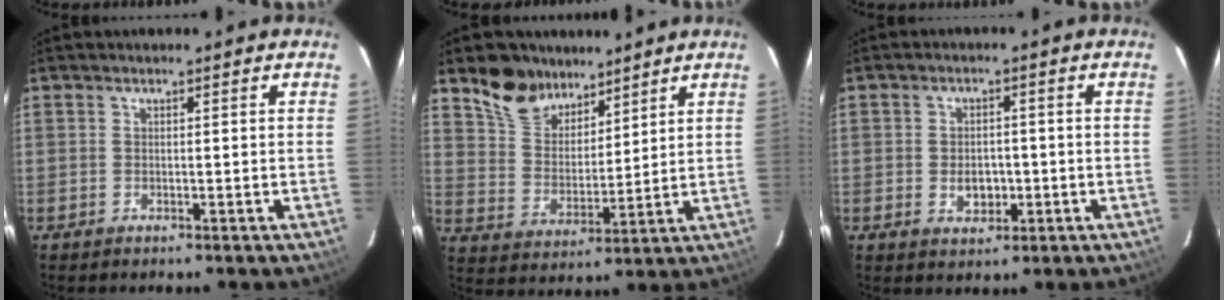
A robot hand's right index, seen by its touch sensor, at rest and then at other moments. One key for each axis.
{"total": 10.8, "fx": 8.2, "fy": 6.1, "fz": 3.5, "tx": -0.074, "ty": 0.017, "tz": 0.161}
{"total": 4.4, "fx": -1.0, "fy": 3.2, "fz": 2.8, "tx": -0.050, "ty": 0.001, "tz": -0.010}